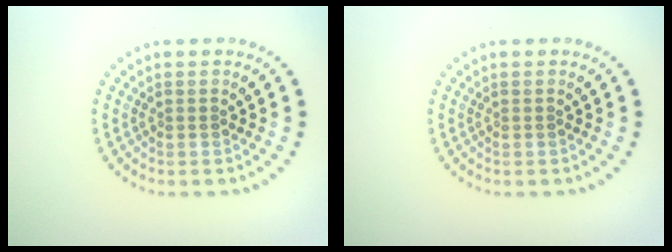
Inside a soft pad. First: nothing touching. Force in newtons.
{"total": 0.0}